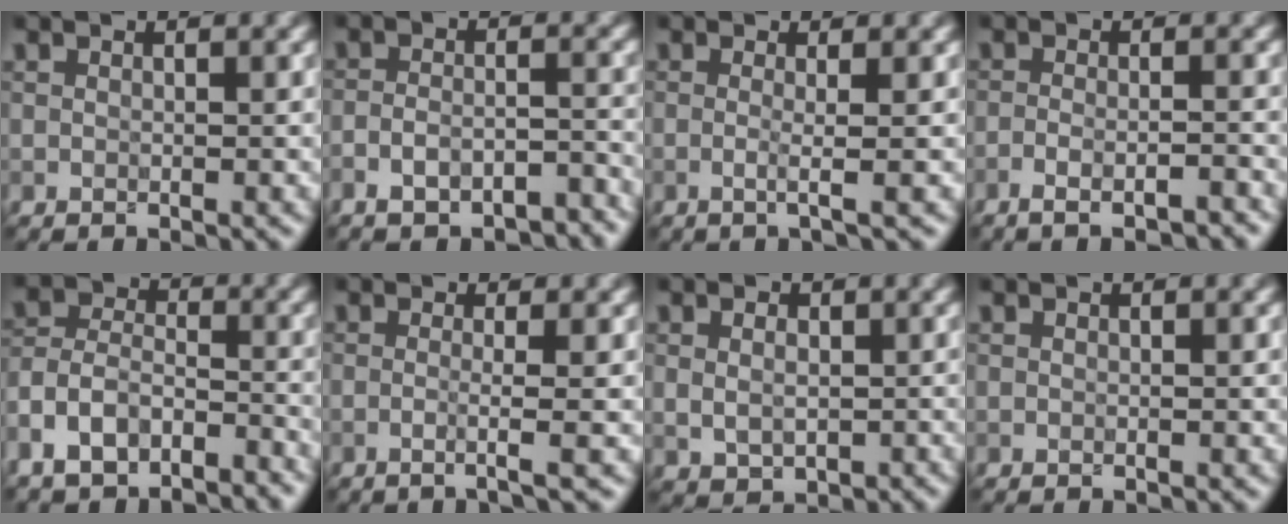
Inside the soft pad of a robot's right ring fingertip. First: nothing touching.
{"total": 6.5, "force": [-5.7, 2.0, 2.4], "torque": [-0.039, 0.001, -0.085]}
{"total": 2.1, "force": [0.2, 0.8, 1.9], "torque": [-0.023, 0.003, -0.023]}
{"total": 4.0, "force": [-3.1, 0.9, 2.3], "torque": [-0.032, 0.003, -0.051]}
{"total": 7.0, "force": [-5.6, 3.3, 2.7], "torque": [-0.055, 0.001, -0.115]}
{"total": 2.3, "force": [-0.4, 0.7, 2.2], "torque": [-0.020, -0.001, -0.026]}
{"total": 3.3, "force": [0.3, 2.7, 2.0], "torque": [-0.021, 0.003, 0.007]}
{"total": 0.0}